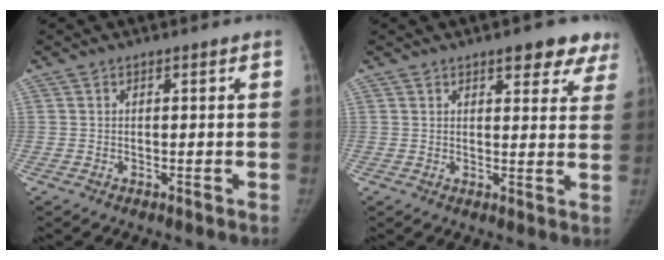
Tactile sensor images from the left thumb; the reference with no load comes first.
{"total": 8.5, "force": [5.8, 3.5, 5.1], "torque": [-0.019, -0.024, 0.065]}